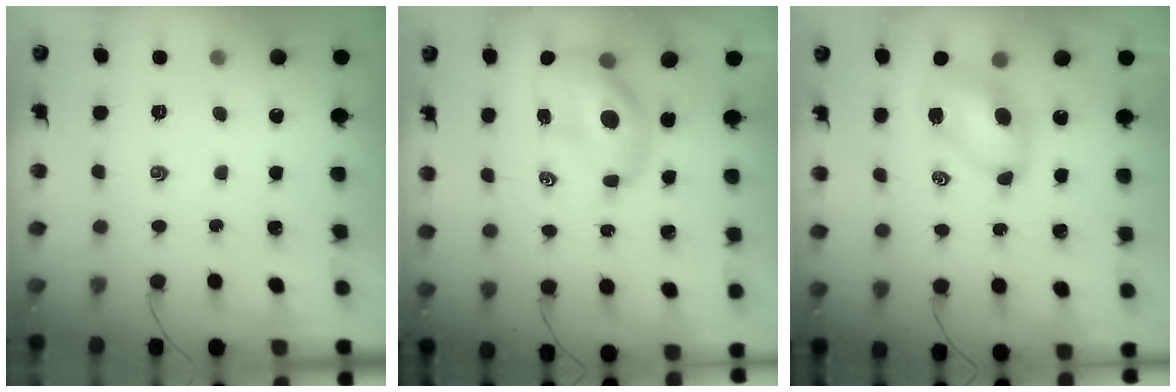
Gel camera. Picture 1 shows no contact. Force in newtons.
{"total": 9.1, "press": 8.7, "slide": 2.5}
{"total": 7.5, "press": 7.4, "slide": 1.1}